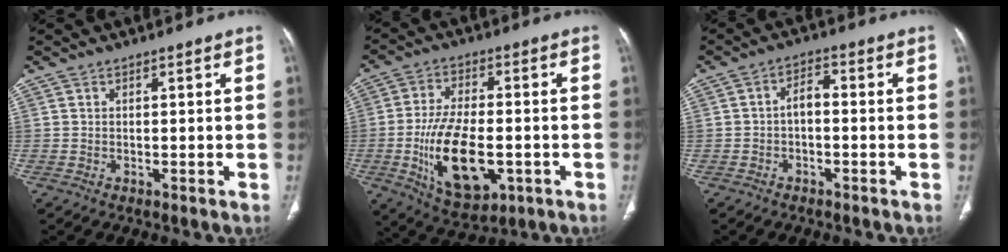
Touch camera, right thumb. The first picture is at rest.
{"total": 15.7, "force": [-3.7, 7.9, 13.0], "torque": [-0.227, 0.001, -0.051]}
{"total": 3.4, "force": [-0.8, 1.8, 2.7], "torque": [-0.041, 0.021, -0.020]}